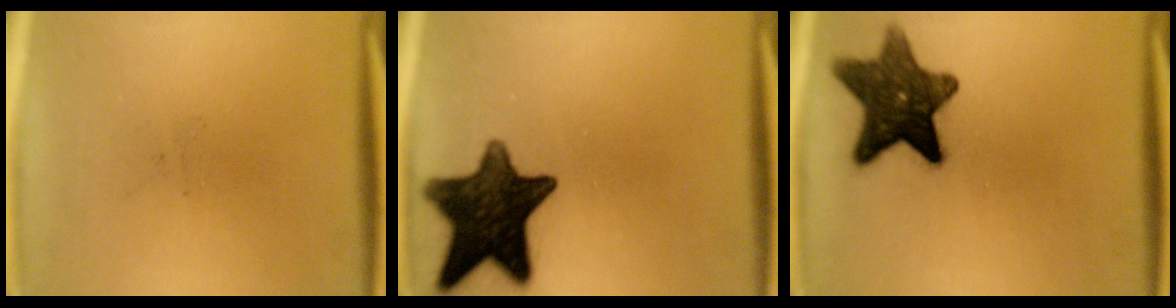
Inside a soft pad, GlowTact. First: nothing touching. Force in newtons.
{"total": 14.5}
{"total": 12.4}